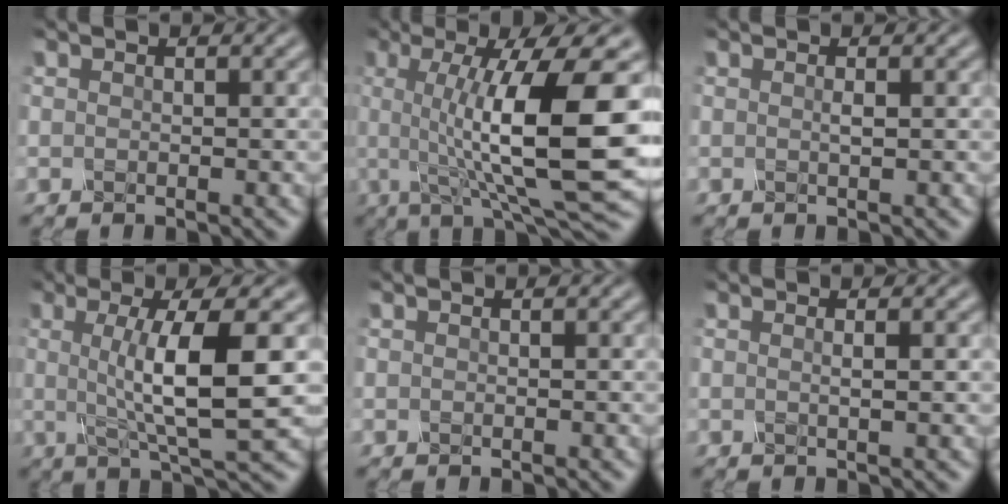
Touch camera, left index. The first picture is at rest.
{"total": 13.1, "force": [0.6, 3.0, 12.8], "torque": [-0.174, 0.005, 0.010]}
{"total": 0.6, "force": [0.1, 0.1, 0.6], "torque": [-0.012, 0.002, 0.000]}
{"total": 8.1, "force": [0.6, 1.6, 7.9], "torque": [-0.118, 0.001, 0.010]}
{"total": 0.0}
{"total": 1.4, "force": [0.2, 0.4, 1.3], "torque": [-0.013, 0.002, -0.006]}